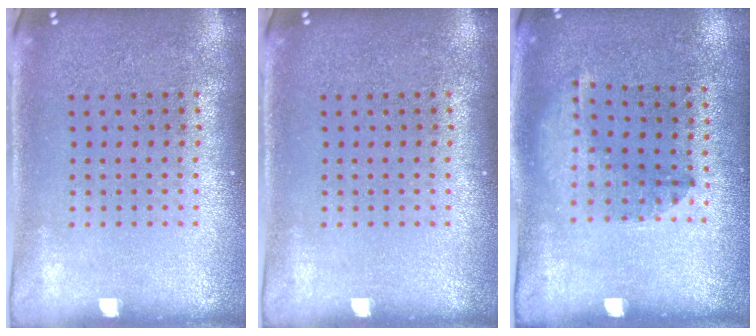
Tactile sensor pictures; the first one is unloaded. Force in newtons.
{"total": 0.0}
{"total": 1.3, "press": 1.0, "slide": 0.8}